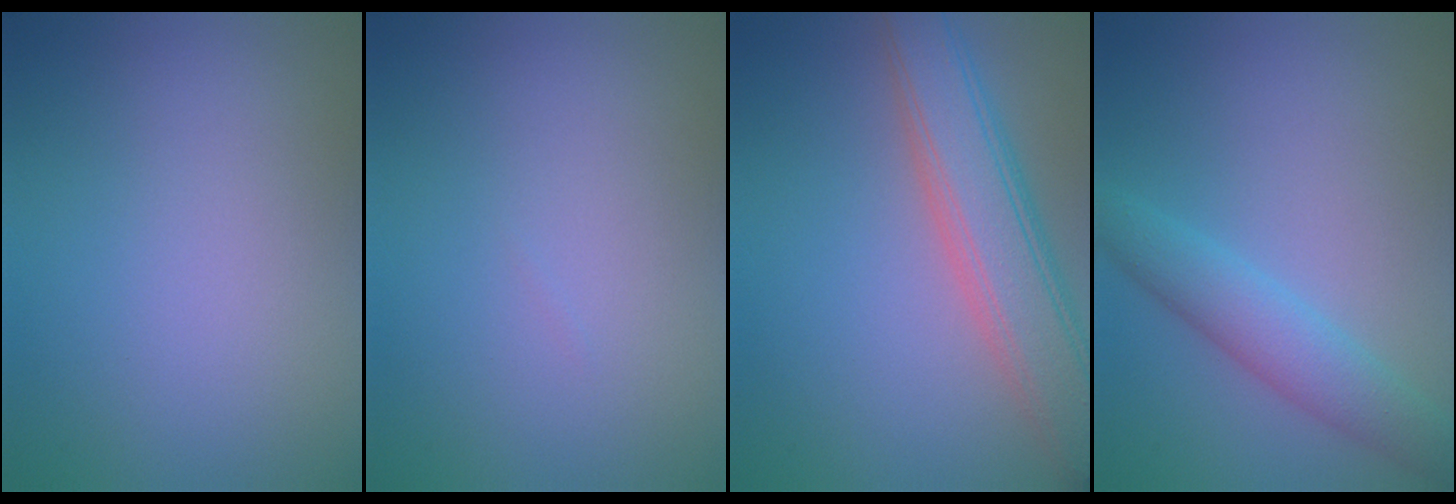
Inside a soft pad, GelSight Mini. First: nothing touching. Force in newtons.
{"total": 0.0}
{"total": 6.6, "press": 6.6, "slide": 0.4}
{"total": 3.8, "press": 3.8, "slide": 0.1}